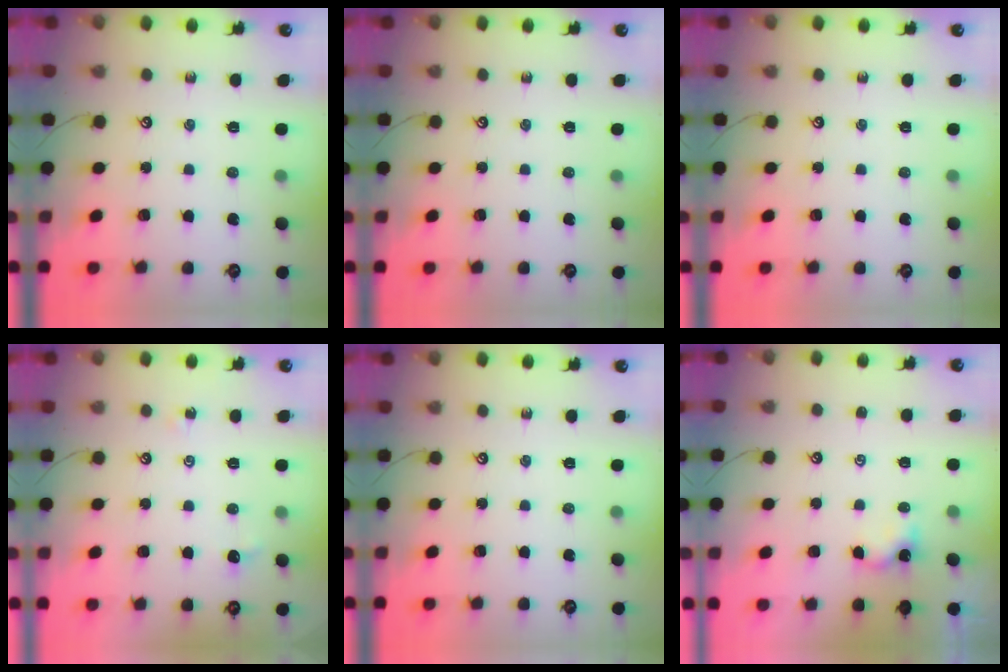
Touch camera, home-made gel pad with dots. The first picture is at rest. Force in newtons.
{"total": 0.0}
{"total": 0.0}
{"total": 2.5, "press": 2.4, "slide": 0.6}
{"total": 0.0}
{"total": 0.0}